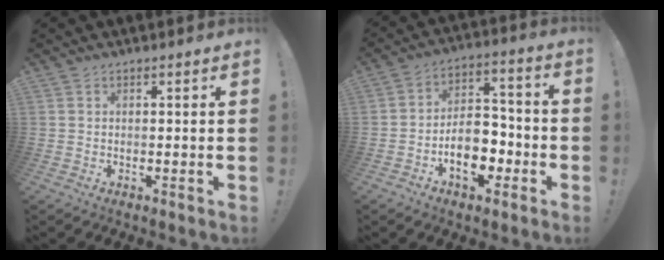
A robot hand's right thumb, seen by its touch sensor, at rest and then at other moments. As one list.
[{"total": 12.8, "force": [-5.2, 8.3, 8.4], "torque": [-0.124, 0.032, -0.087]}]